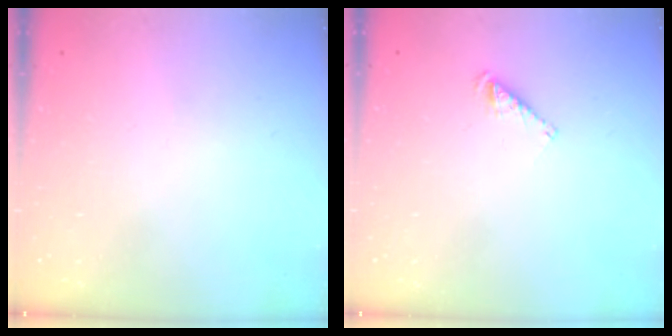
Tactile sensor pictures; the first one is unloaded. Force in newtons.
{"total": 2.8, "press": 2.8, "slide": 0.5}